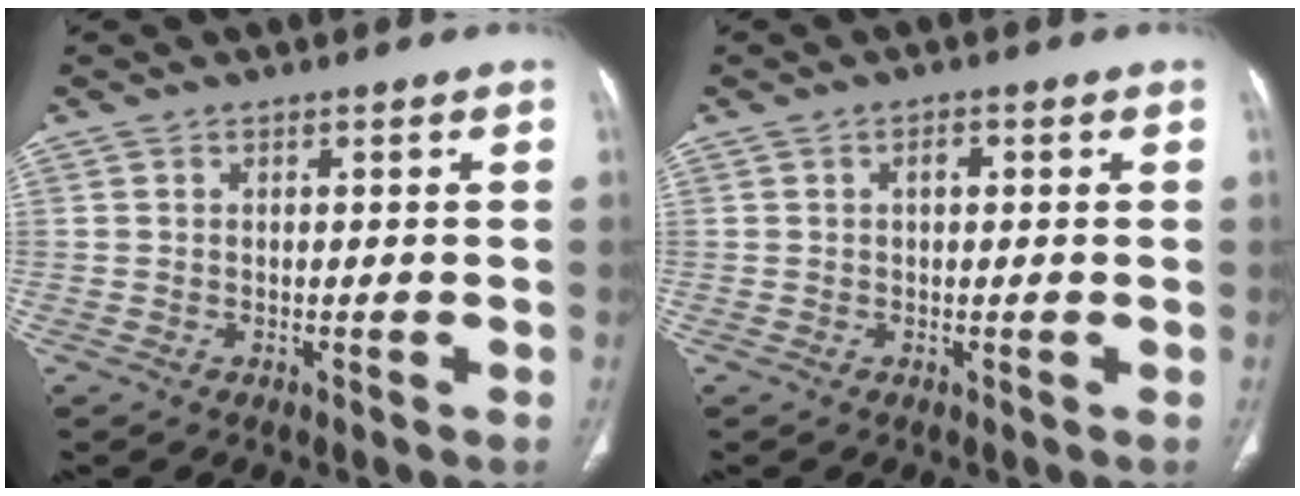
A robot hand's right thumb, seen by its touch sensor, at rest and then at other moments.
{"total": 1.4, "force": [0.2, 0.8, 1.1], "torque": [-0.016, 0.005, 0.003]}